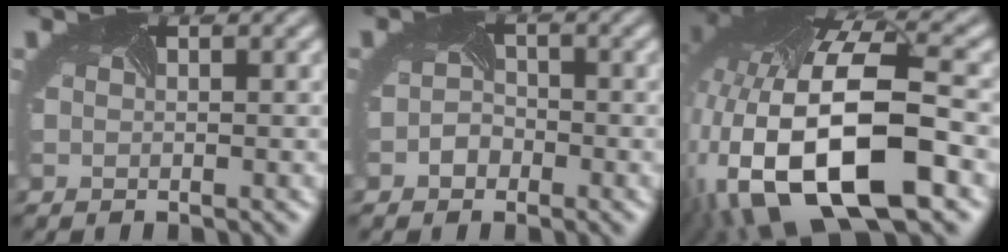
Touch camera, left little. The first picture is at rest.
{"total": 1.3, "force": [-0.9, 0.9, -0.3], "torque": [-0.005, 0.005, -0.024]}
{"total": 16.6, "force": [-4.2, 8.5, 13.6], "torque": [-0.290, -0.014, -0.075]}